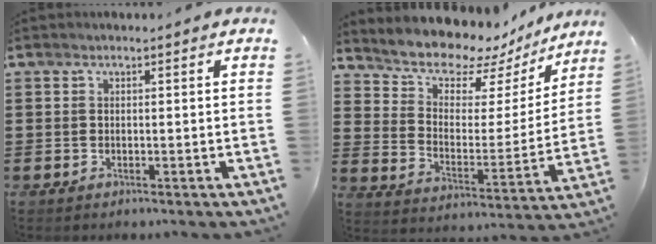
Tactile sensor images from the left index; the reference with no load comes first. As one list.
[{"total": 8.5, "force": [7.8, 2.7, 1.8], "torque": [-0.065, -0.065, 0.135]}]